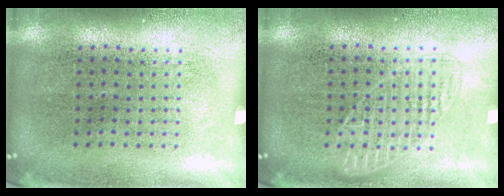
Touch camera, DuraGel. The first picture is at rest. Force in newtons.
{"total": 1.8, "press": 1.7, "slide": 0.4}